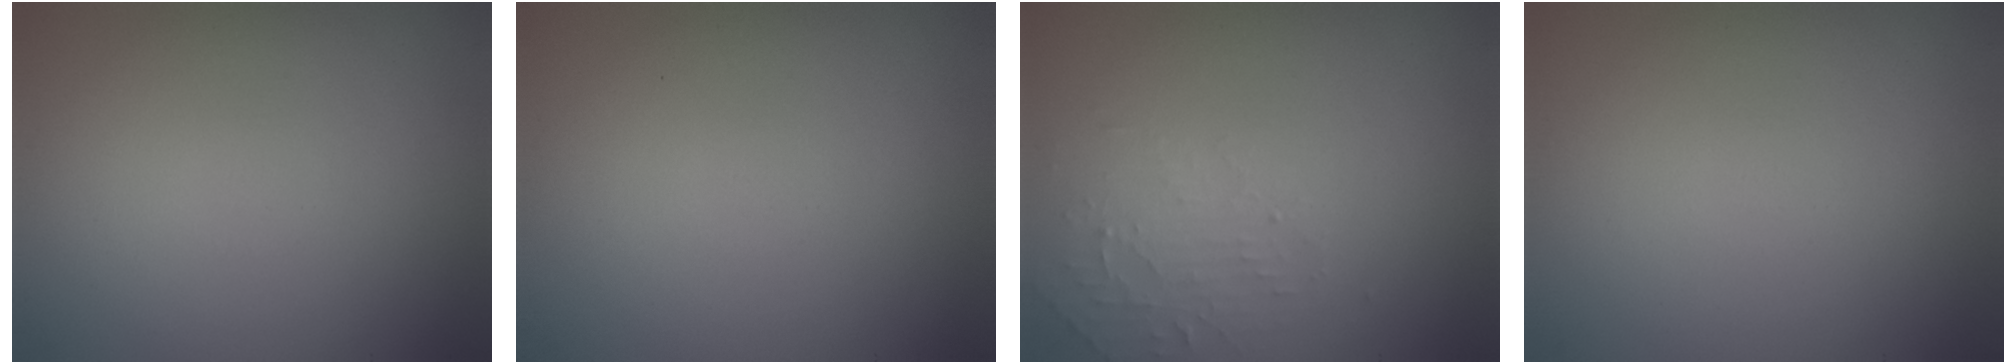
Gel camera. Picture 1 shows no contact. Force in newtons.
{"total": 0.0}
{"total": 2.0, "press": 1.9, "slide": 0.4}
{"total": 0.0}